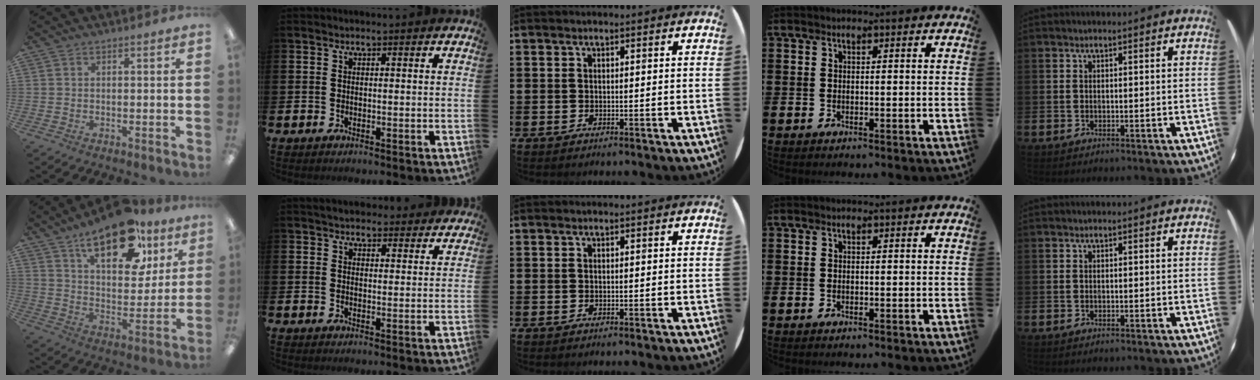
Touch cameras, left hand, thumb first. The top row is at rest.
{"thumb": {"total": 20.1, "force": [13.0, 9.5, 12.2], "torque": [-0.178, -0.057, 0.217]}, "index": {"total": 2.5, "force": [2.2, 1.2, 0.0], "torque": [0.006, -0.004, 0.037]}}